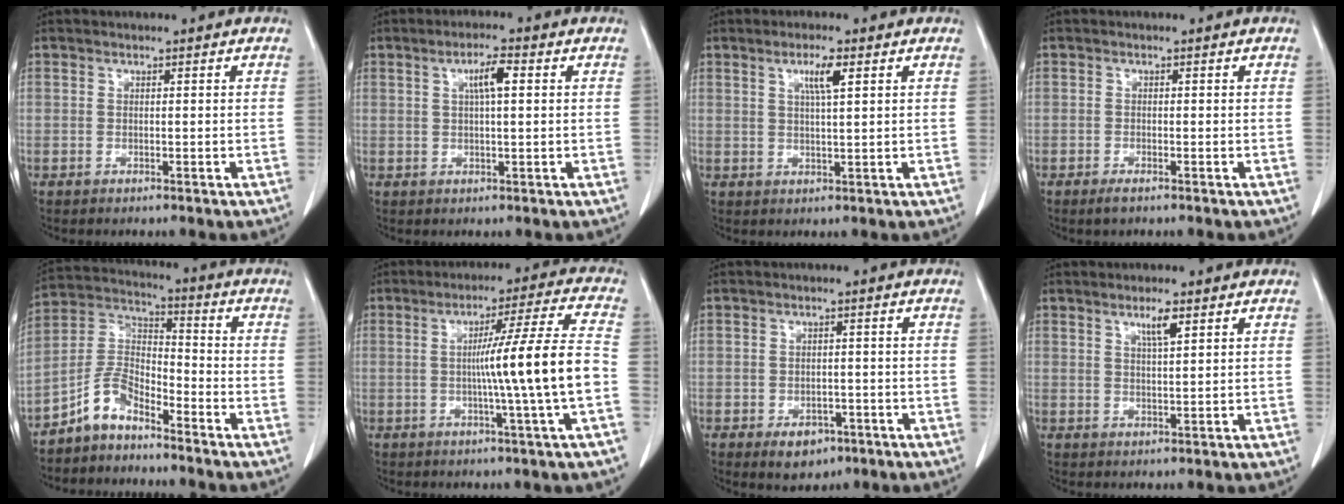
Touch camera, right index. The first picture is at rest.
{"total": 4.0, "force": [1.2, 0.5, 3.8], "torque": [-0.069, 0.006, 0.020]}
{"total": 3.8, "force": [1.7, 0.2, 3.4], "torque": [-0.060, 0.000, 0.029]}
{"total": 1.3, "force": [-1.0, 0.3, 0.9], "torque": [-0.019, -0.002, -0.014]}
{"total": 7.3, "force": [-5.7, 3.4, 3.2], "torque": [-0.068, 0.023, -0.115]}
{"total": 12.2, "force": [-1.6, -2.3, 11.9], "torque": [-0.188, 0.000, -0.024]}
{"total": 4.4, "force": [-2.4, 2.9, 2.3], "torque": [-0.028, 0.003, -0.023]}
{"total": 3.1, "force": [1.7, 0.2, 2.5], "torque": [-0.047, -0.002, 0.031]}